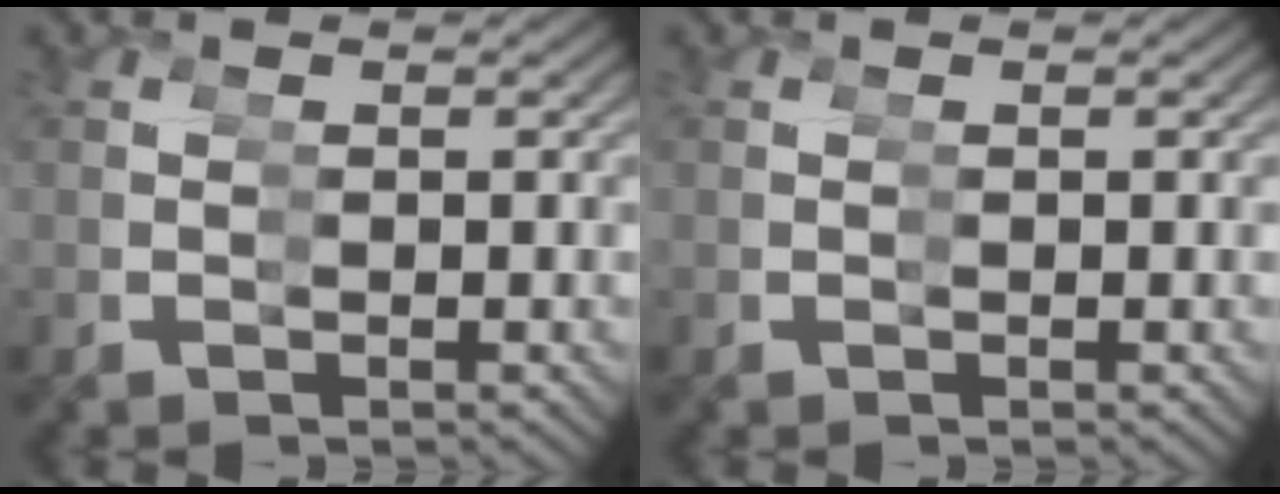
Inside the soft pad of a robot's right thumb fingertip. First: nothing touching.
{"total": 0.0}